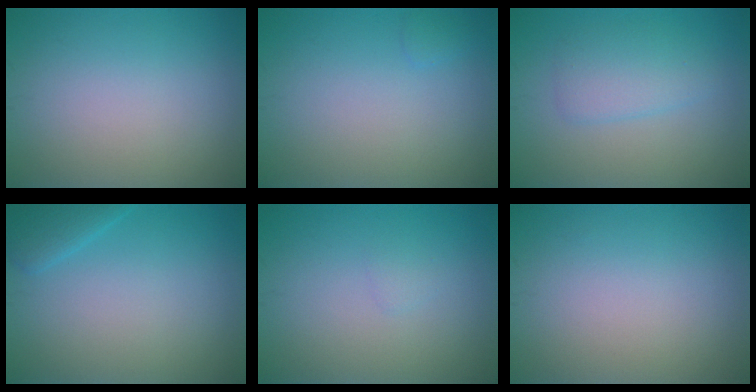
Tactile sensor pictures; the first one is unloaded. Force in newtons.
{"total": 0.6, "press": 0.6, "slide": 0.1}
{"total": 2.8, "press": 2.8, "slide": 0.1}
{"total": 2.0, "press": 2.0, "slide": 0.1}
{"total": 0.6, "press": 0.5, "slide": 0.1}
{"total": 0.0}